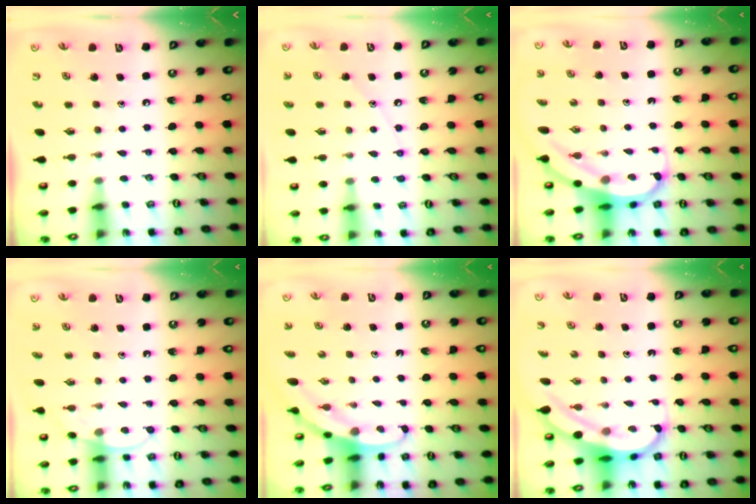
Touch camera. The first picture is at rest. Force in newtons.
{"total": 6.8, "press": 6.7, "slide": 0.7}
{"total": 6.6, "press": 6.5, "slide": 1.2}
{"total": 6.2, "press": 6.1, "slide": 0.5}
{"total": 2.9, "press": 2.9, "slide": 0.2}
{"total": 6.2, "press": 6.1, "slide": 1.3}